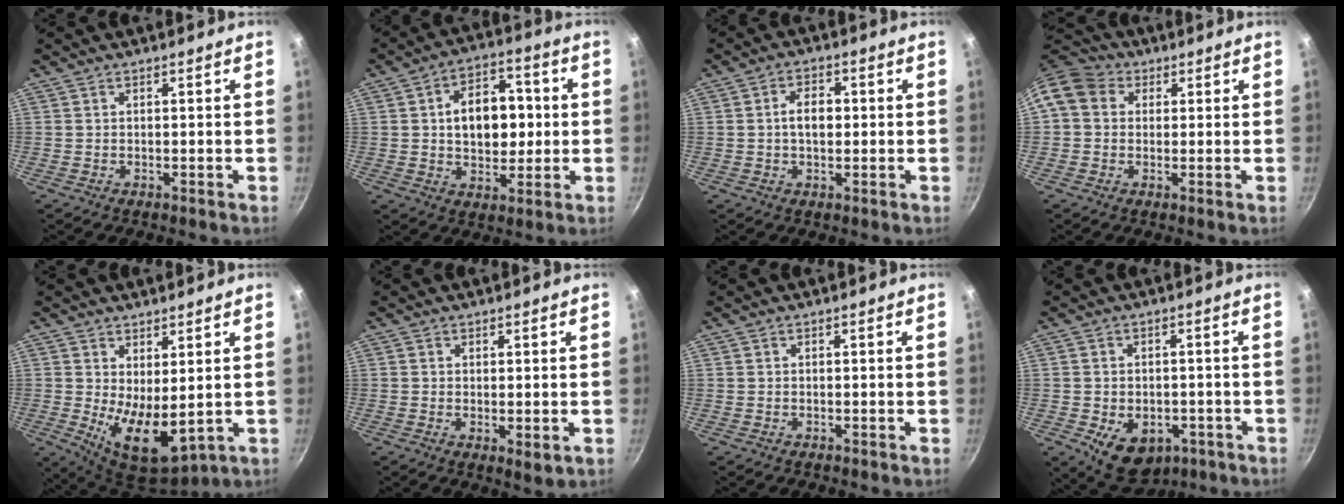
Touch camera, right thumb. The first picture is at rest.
{"total": 13.3, "force": [0.9, 9.0, 9.8], "torque": [-0.105, 0.015, 0.011]}
{"total": 4.9, "force": [0.1, 3.2, 3.7], "torque": [-0.047, 0.013, -0.003]}
{"total": 9.2, "force": [2.0, 7.7, 4.7], "torque": [-0.072, 0.018, 0.018]}
{"total": 10.5, "force": [0.9, 5.0, 9.2], "torque": [-0.127, -0.033, 0.030]}
{"total": 2.5, "force": [0.3, 1.1, 2.3], "torque": [-0.034, -0.014, 0.004]}
{"total": 0.0}
{"total": 10.2, "force": [-3.6, 7.1, 6.3], "torque": [-0.067, 0.003, -0.036]}